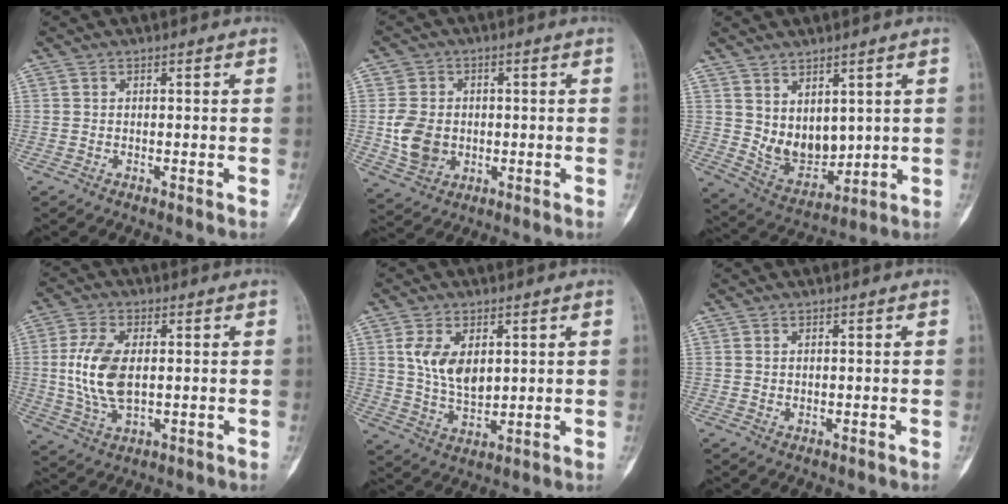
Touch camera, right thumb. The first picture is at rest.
{"total": 8.7, "force": [-0.5, 7.2, 4.7], "torque": [-0.064, -0.002, -0.002]}
{"total": 9.2, "force": [2.2, 6.1, 6.6], "torque": [-0.073, -0.034, 0.069]}
{"total": 11.2, "force": [0.7, 6.1, 9.4], "torque": [-0.194, -0.006, 0.018]}
{"total": 9.1, "force": [2.6, 5.4, 6.8], "torque": [-0.109, -0.014, 0.060]}
{"total": 0.7, "force": [0.4, 0.5, 0.4], "torque": [0.002, -0.005, 0.007]}